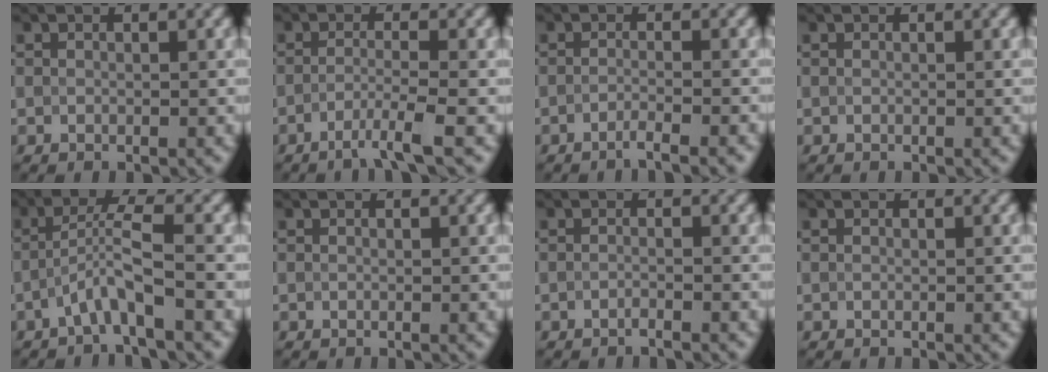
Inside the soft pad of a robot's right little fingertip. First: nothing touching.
{"total": 2.8, "force": [-1.6, 0.0, 2.3], "torque": [-0.035, -0.001, -0.044]}
{"total": 2.5, "force": [-1.4, 0.5, 1.9], "torque": [-0.016, -0.001, -0.038]}
{"total": 0.0}
{"total": 3.5, "force": [-1.5, 0.1, 3.2], "torque": [-0.060, 0.015, -0.036]}
{"total": 0.0}
{"total": 1.0, "force": [-0.7, 0.2, 0.8], "torque": [-0.007, -0.004, -0.017]}
{"total": 0.0}